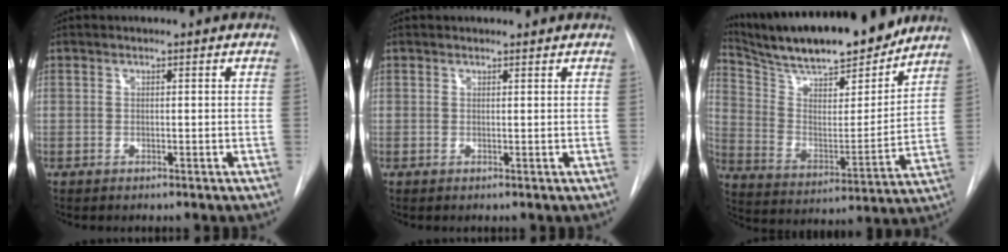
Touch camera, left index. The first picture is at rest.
{"total": 1.3, "force": [1.2, 0.2, 0.0], "torque": [-0.009, 0.007, 0.017]}
{"total": 22.4, "force": [19.7, 3.6, 10.2], "torque": [-0.181, -0.008, 0.312]}